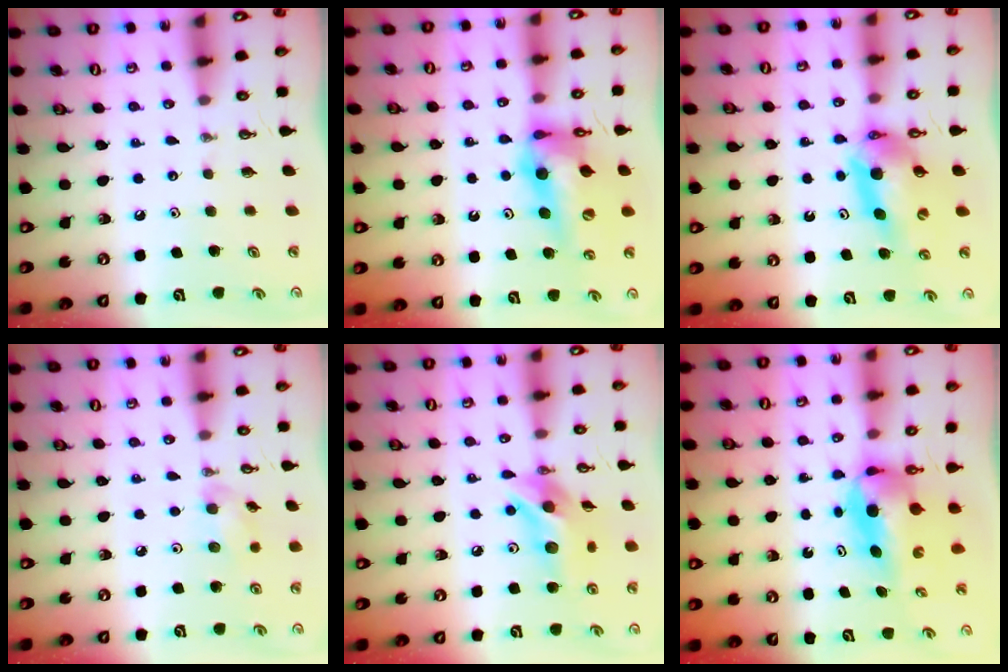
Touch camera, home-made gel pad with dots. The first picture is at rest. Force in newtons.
{"total": 14.7, "press": 13.8, "slide": 5.0}
{"total": 11.0, "press": 10.9, "slide": 1.1}
{"total": 5.8, "press": 5.7, "slide": 1.4}
{"total": 13.1, "press": 13.1, "slide": 0.8}
{"total": 6.8, "press": 6.5, "slide": 2.3}